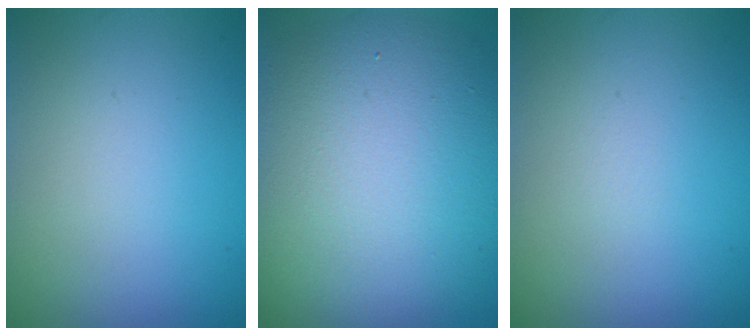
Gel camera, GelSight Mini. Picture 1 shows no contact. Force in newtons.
{"total": 11.4, "press": 11.4, "slide": 1.0}
{"total": 0.0}